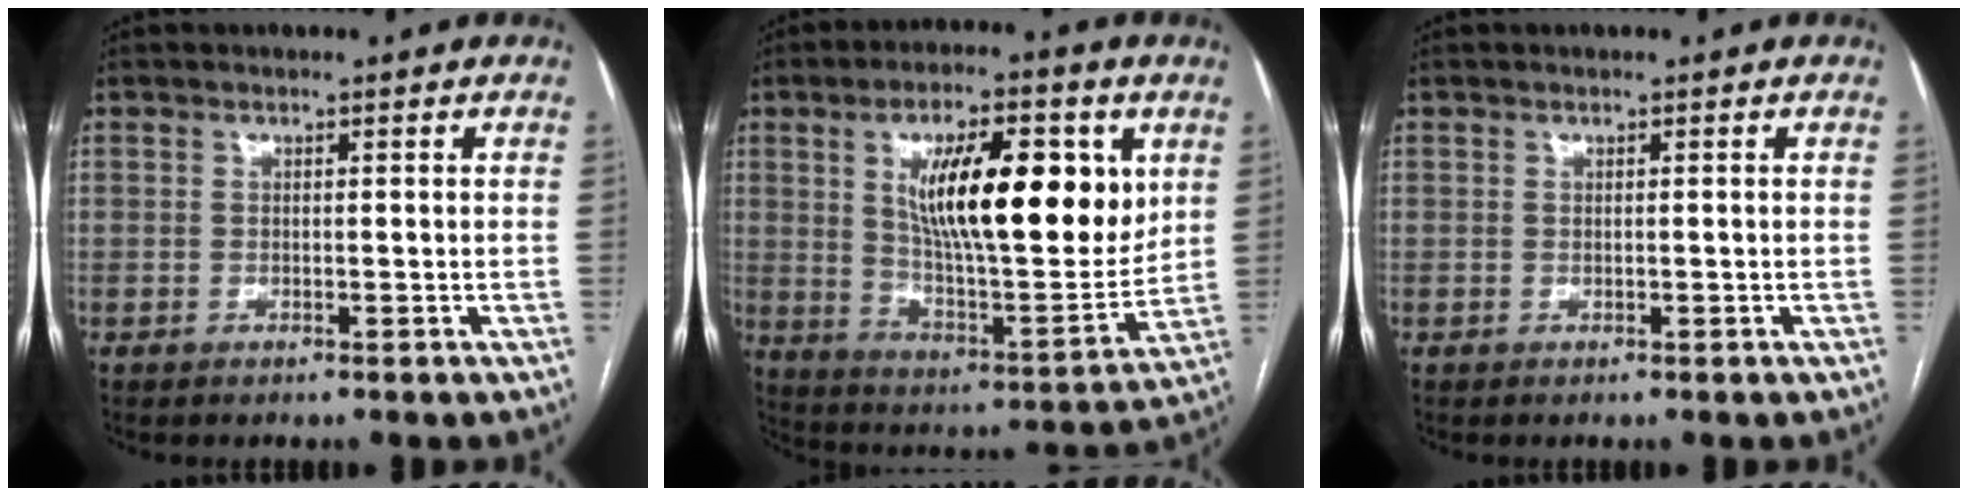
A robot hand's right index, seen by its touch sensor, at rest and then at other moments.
{"total": 20.4, "force": [6.2, 5.5, 18.6], "torque": [-0.302, -0.002, 0.102]}
{"total": 0.0}